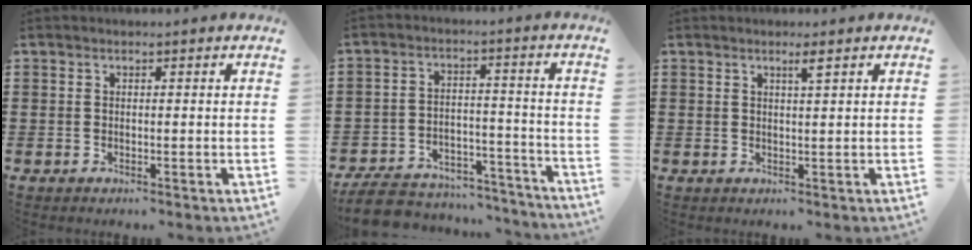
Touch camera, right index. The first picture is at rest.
{"total": 7.8, "force": [-7.3, 1.9, 2.0], "torque": [-0.041, 0.020, -0.141]}
{"total": 1.6, "force": [1.0, 0.0, 1.3], "torque": [-0.027, -0.001, 0.016]}